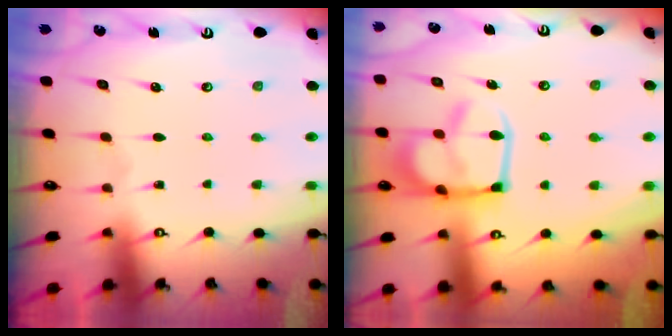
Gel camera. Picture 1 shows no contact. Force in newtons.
{"total": 12.7, "press": 12.6, "slide": 1.1}